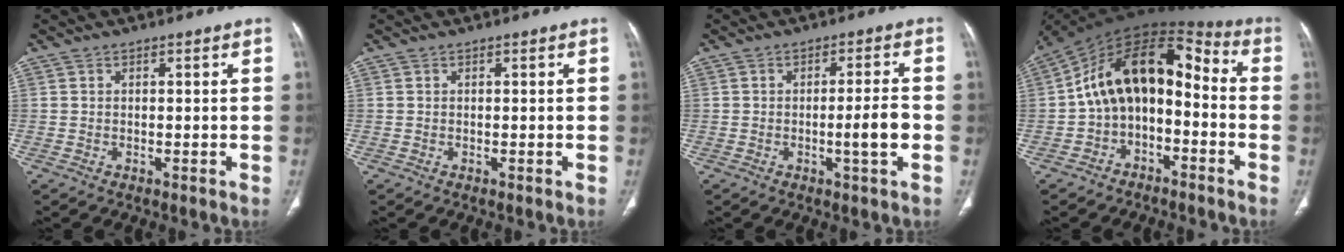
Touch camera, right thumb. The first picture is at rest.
{"total": 0.0}
{"total": 5.6, "force": [-1.4, 0.6, 5.4], "torque": [-0.092, 0.007, -0.023]}
{"total": 16.2, "force": [-2.1, 10.3, 12.4], "torque": [-0.177, 0.084, -0.045]}